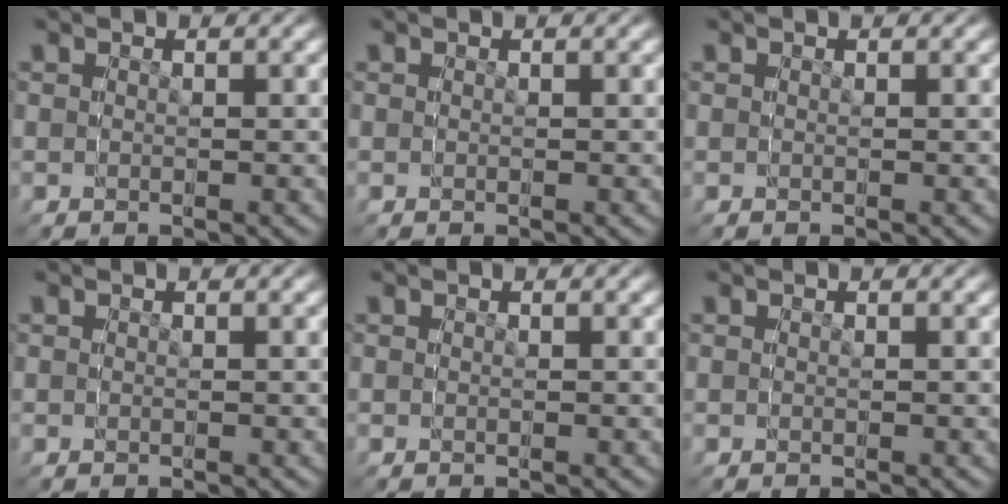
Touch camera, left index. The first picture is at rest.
{"total": 0.0}
{"total": 0.0}
{"total": 0.0}
{"total": 0.0}
{"total": 0.0}